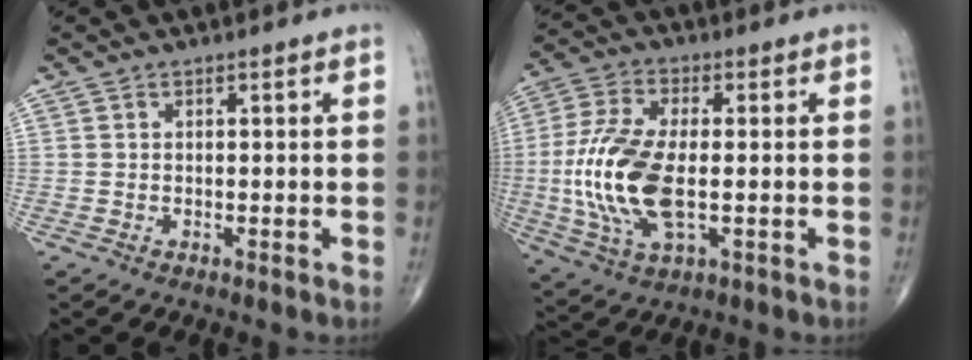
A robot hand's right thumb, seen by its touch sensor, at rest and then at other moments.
{"total": 15.6, "force": [-1.6, 7.1, 13.8], "torque": [-0.305, -0.001, -0.028]}